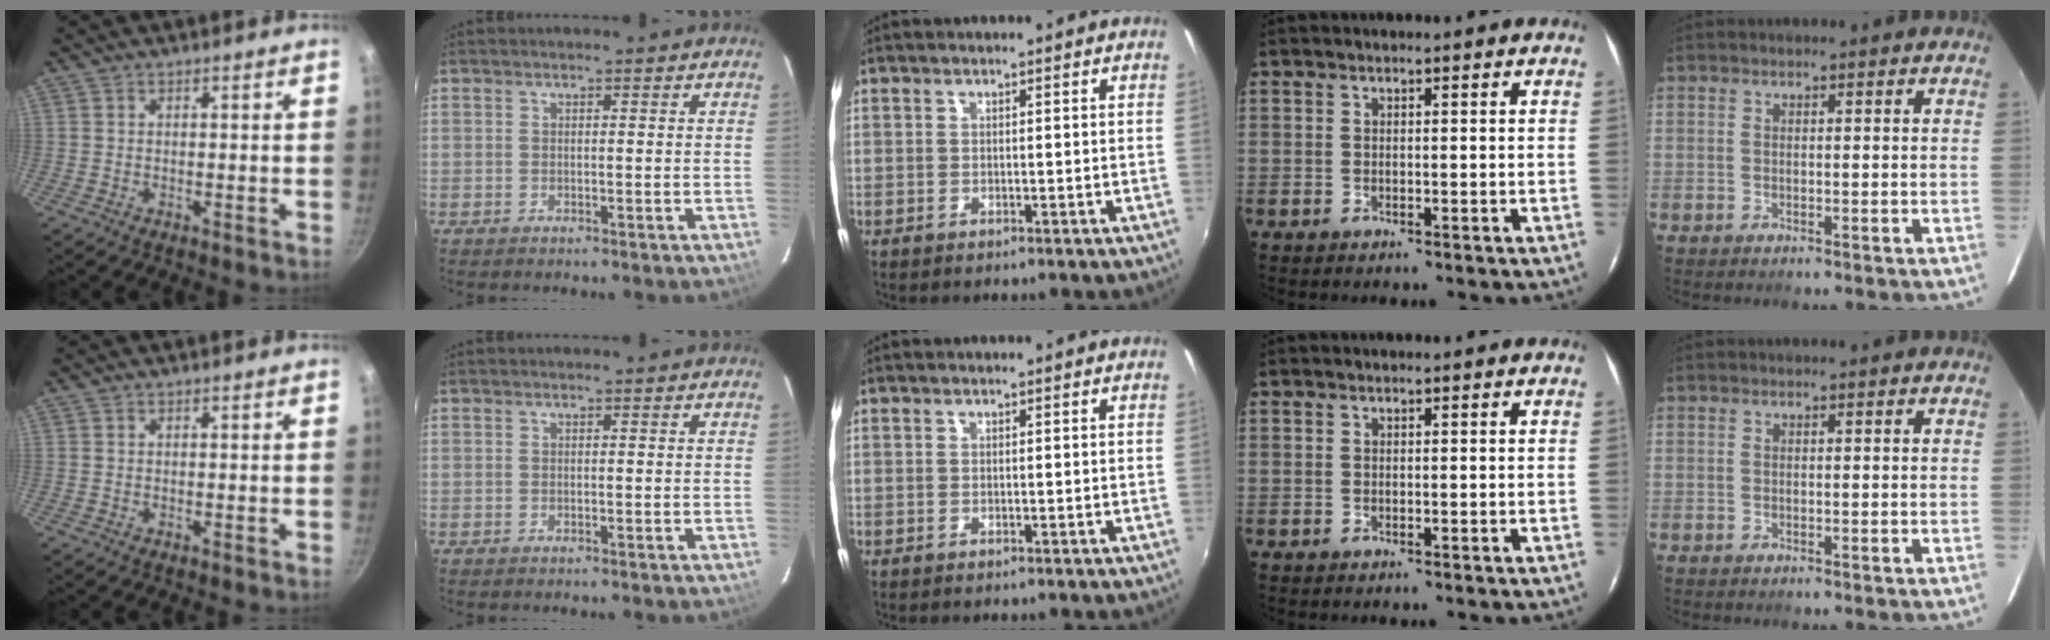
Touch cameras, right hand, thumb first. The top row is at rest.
{}